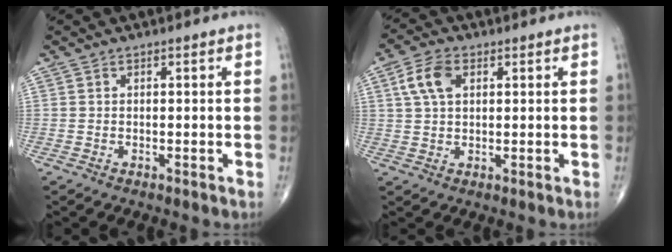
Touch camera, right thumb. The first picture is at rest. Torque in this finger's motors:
{"motor_torque": [-0.53, 0.60, 0.50, 0.18, 0.19]}